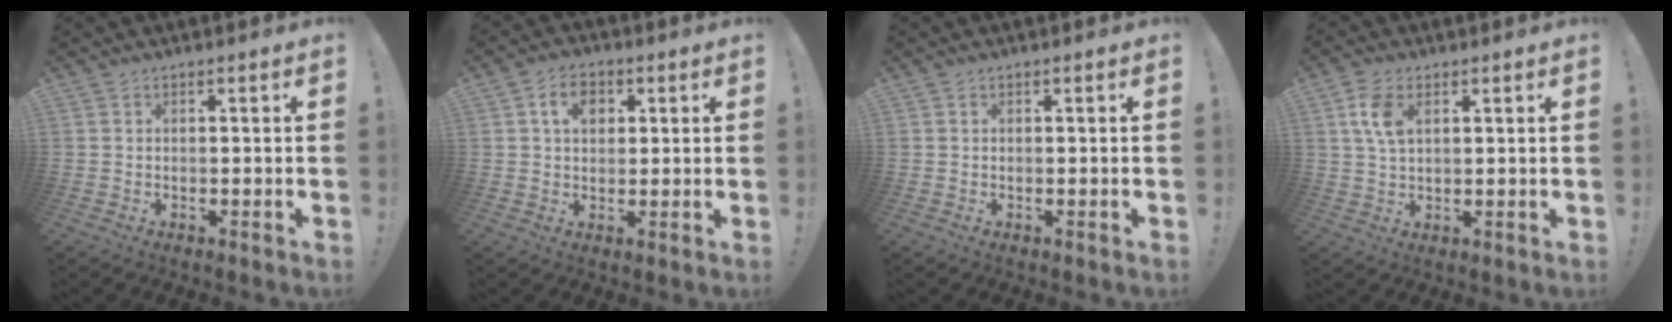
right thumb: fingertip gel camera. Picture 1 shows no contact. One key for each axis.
{"total": 7.3, "fx": 2.2, "fy": 5.2, "fz": 4.7, "tx": -0.070, "ty": 0.007, "tz": 0.039}
{"total": 0.0}
{"total": 6.5, "fx": 2.3, "fy": 3.5, "fz": 5.0, "tx": -0.103, "ty": 0.002, "tz": 0.043}